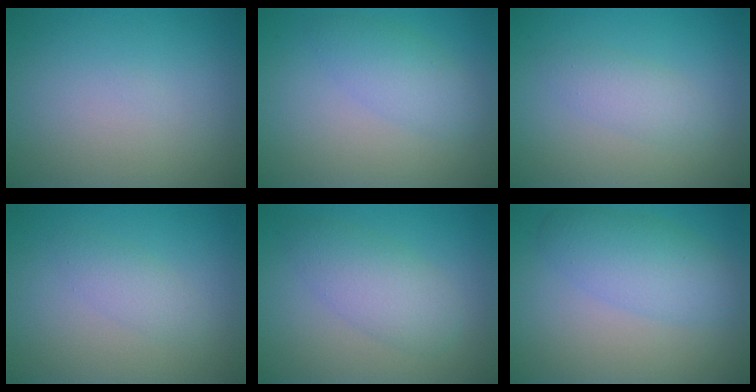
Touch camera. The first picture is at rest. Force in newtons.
{"total": 2.7, "press": 2.7, "slide": 0.0}
{"total": 2.0, "press": 2.0, "slide": 0.2}
{"total": 1.7, "press": 1.7, "slide": 0.1}
{"total": 3.7, "press": 3.7, "slide": 0.1}
{"total": 4.0, "press": 4.0, "slide": 0.1}